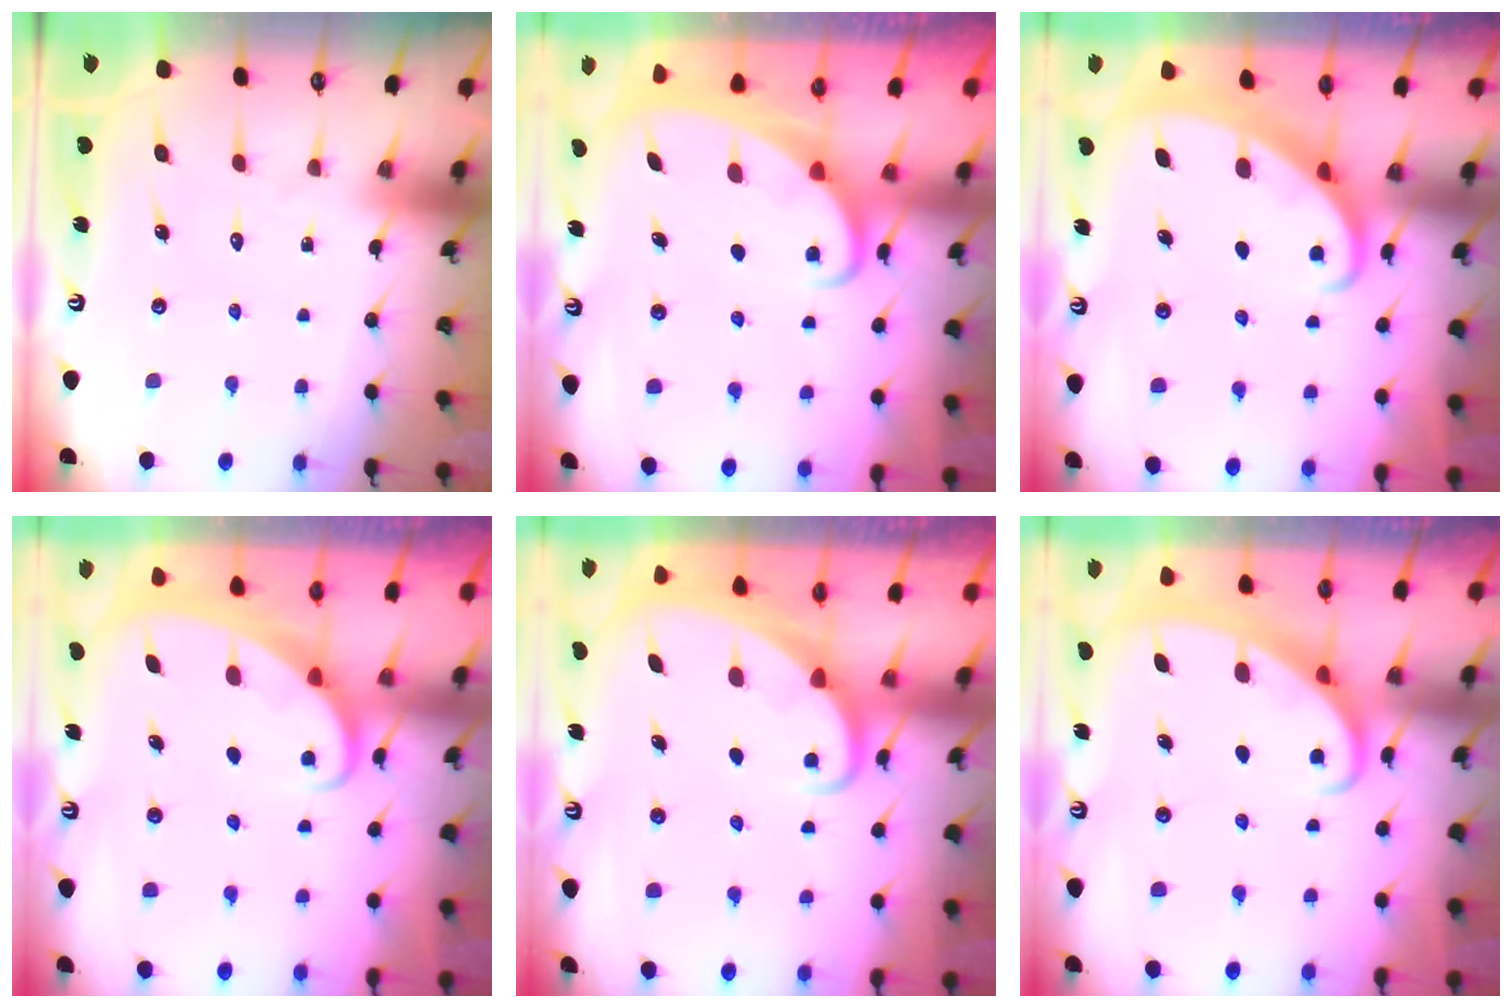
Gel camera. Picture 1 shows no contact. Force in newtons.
{"total": 2.7, "press": 2.7, "slide": 0.3}
{"total": 2.4, "press": 2.4, "slide": 0.3}
{"total": 2.1, "press": 2.1, "slide": 0.0}
{"total": 2.5, "press": 2.5, "slide": 0.2}
{"total": 2.6, "press": 2.6, "slide": 0.4}